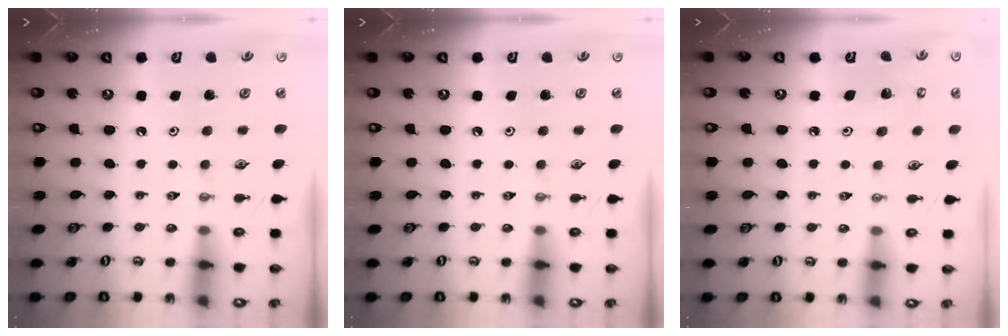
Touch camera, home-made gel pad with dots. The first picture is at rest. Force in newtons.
{"total": 0.0}
{"total": 4.7, "press": 4.7, "slide": 0.4}